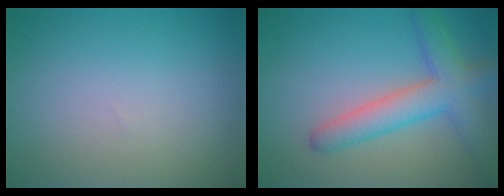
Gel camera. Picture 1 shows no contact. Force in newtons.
{"total": 5.1, "press": 5.1, "slide": 0.2}